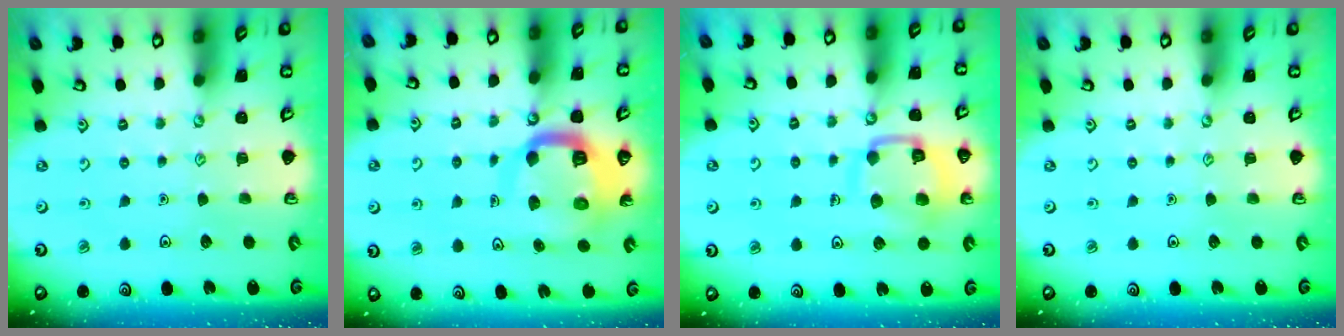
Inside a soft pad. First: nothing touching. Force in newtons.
{"total": 12.3, "press": 12.2, "slide": 1.4}
{"total": 13.0, "press": 12.9, "slide": 1.3}
{"total": 0.0}